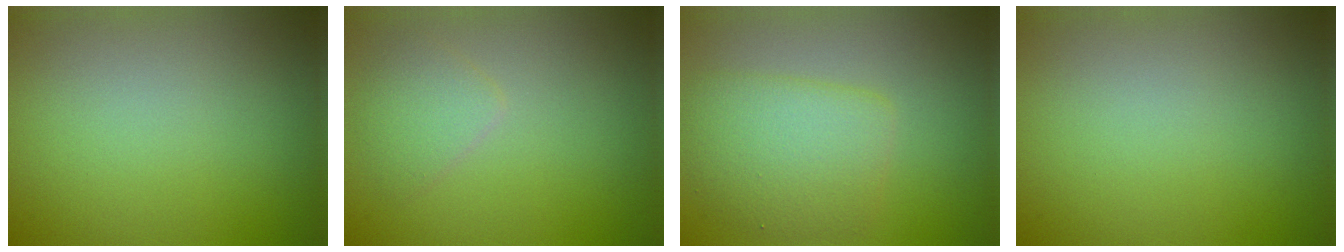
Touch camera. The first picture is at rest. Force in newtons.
{"total": 1.8, "press": 1.8, "slide": 0.0}
{"total": 4.3, "press": 4.3, "slide": 0.0}
{"total": 0.0}